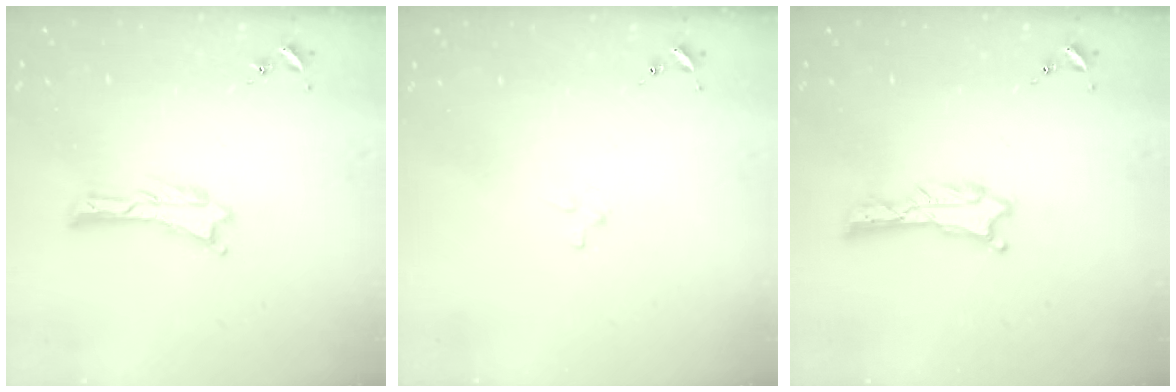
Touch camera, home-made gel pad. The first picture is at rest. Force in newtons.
{"total": 2.0, "press": 2.0, "slide": 0.2}
{"total": 0.7, "press": 0.7, "slide": 0.1}